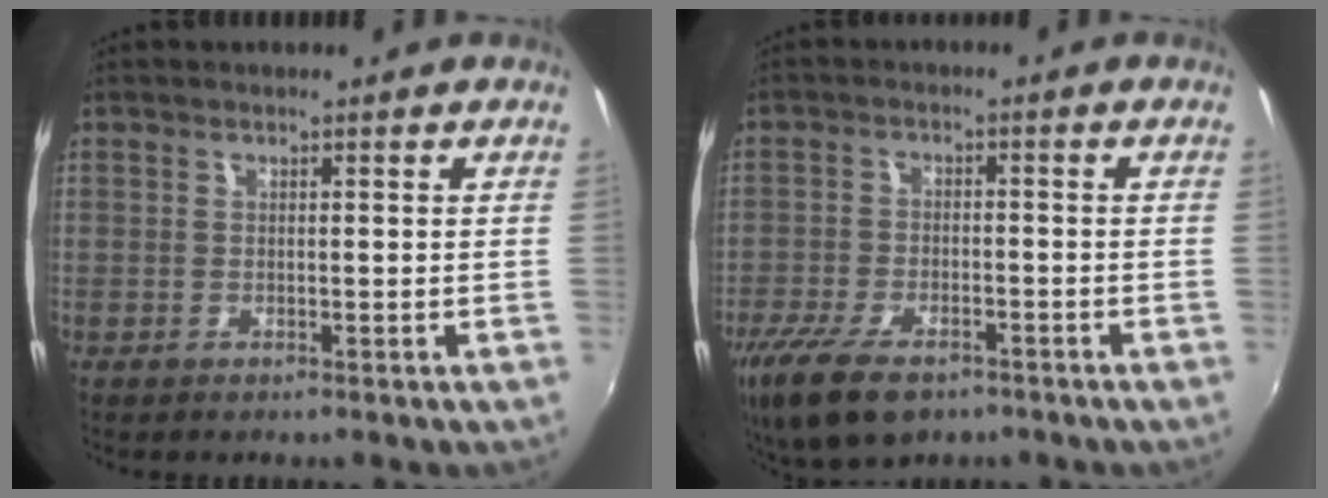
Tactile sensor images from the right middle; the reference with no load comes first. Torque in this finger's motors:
{"motor_torque": [1.23, -0.91, 0.18, 0.15]}